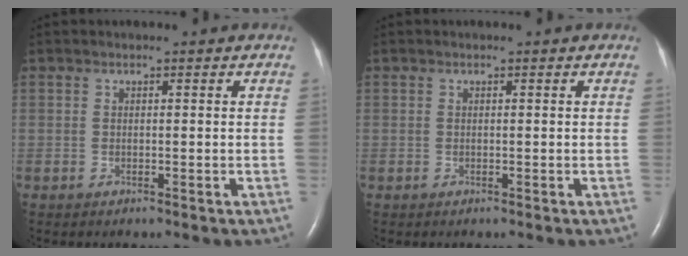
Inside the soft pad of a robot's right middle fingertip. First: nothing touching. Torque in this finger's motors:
{"motor_torque": [-0.01, 0.00, 0.00, 0.00]}